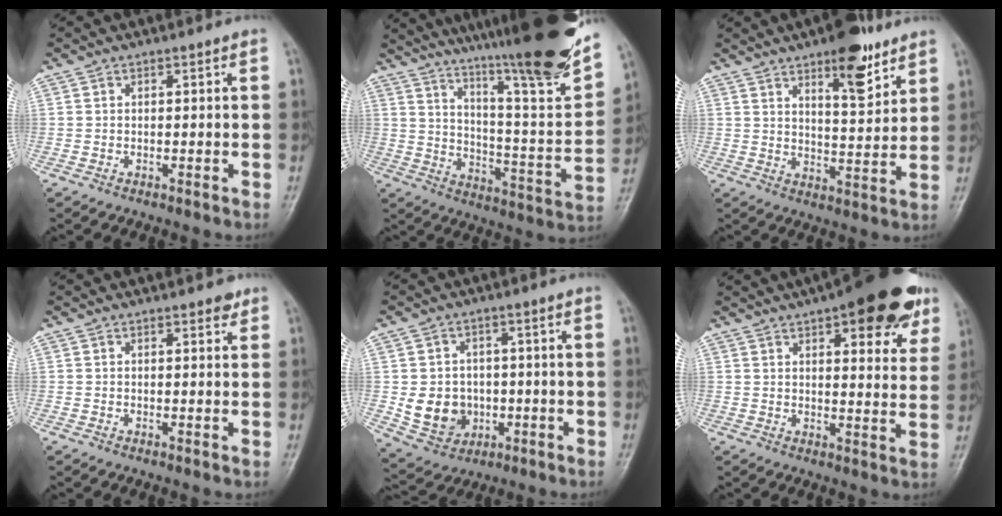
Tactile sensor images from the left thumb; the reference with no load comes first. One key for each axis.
{"total": 29.3, "fx": 21.9, "fy": 3.3, "fz": 19.2, "tx": -0.281, "ty": -0.106, "tz": 0.318}
{"total": 11.0, "fx": 6.8, "fy": 3.7, "fz": 7.7, "tx": -0.093, "ty": -0.042, "tz": 0.104}
{"total": 1.9, "fx": 1.3, "fy": 0.8, "fz": 1.1, "tx": -0.005, "ty": -0.005, "tz": 0.013}
{"total": 9.2, "fx": -1.0, "fy": 8.0, "fz": 4.3, "tx": -0.039, "ty": 0.002, "tz": -0.002}
{"total": 18.3, "fx": 10.5, "fy": 6.6, "fz": 13.4, "tx": -0.140, "ty": -0.027, "tz": 0.134}